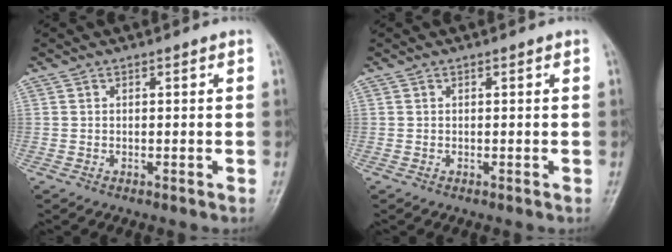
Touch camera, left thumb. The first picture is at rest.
{"total": 0.0}